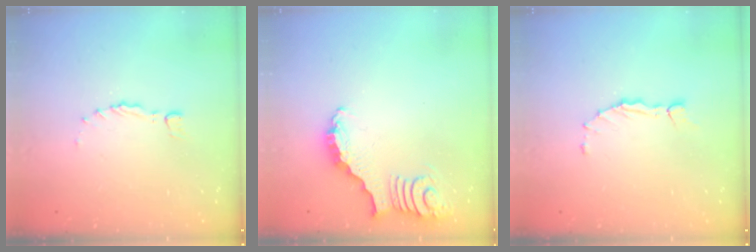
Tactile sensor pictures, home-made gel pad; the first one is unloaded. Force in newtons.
{"total": 3.5, "press": 3.5, "slide": 0.7}
{"total": 1.6, "press": 1.6, "slide": 0.3}